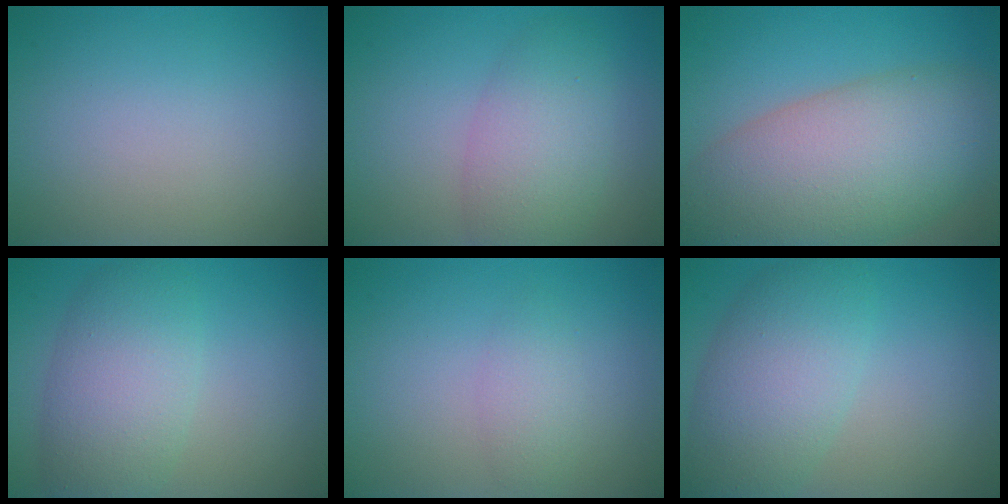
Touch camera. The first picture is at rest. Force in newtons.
{"total": 4.9, "press": 4.9, "slide": 0.1}
{"total": 11.9, "press": 11.9, "slide": 0.7}
{"total": 6.1, "press": 6.1, "slide": 0.3}
{"total": 1.7, "press": 1.7, "slide": 0.1}
{"total": 6.5, "press": 6.5, "slide": 0.2}